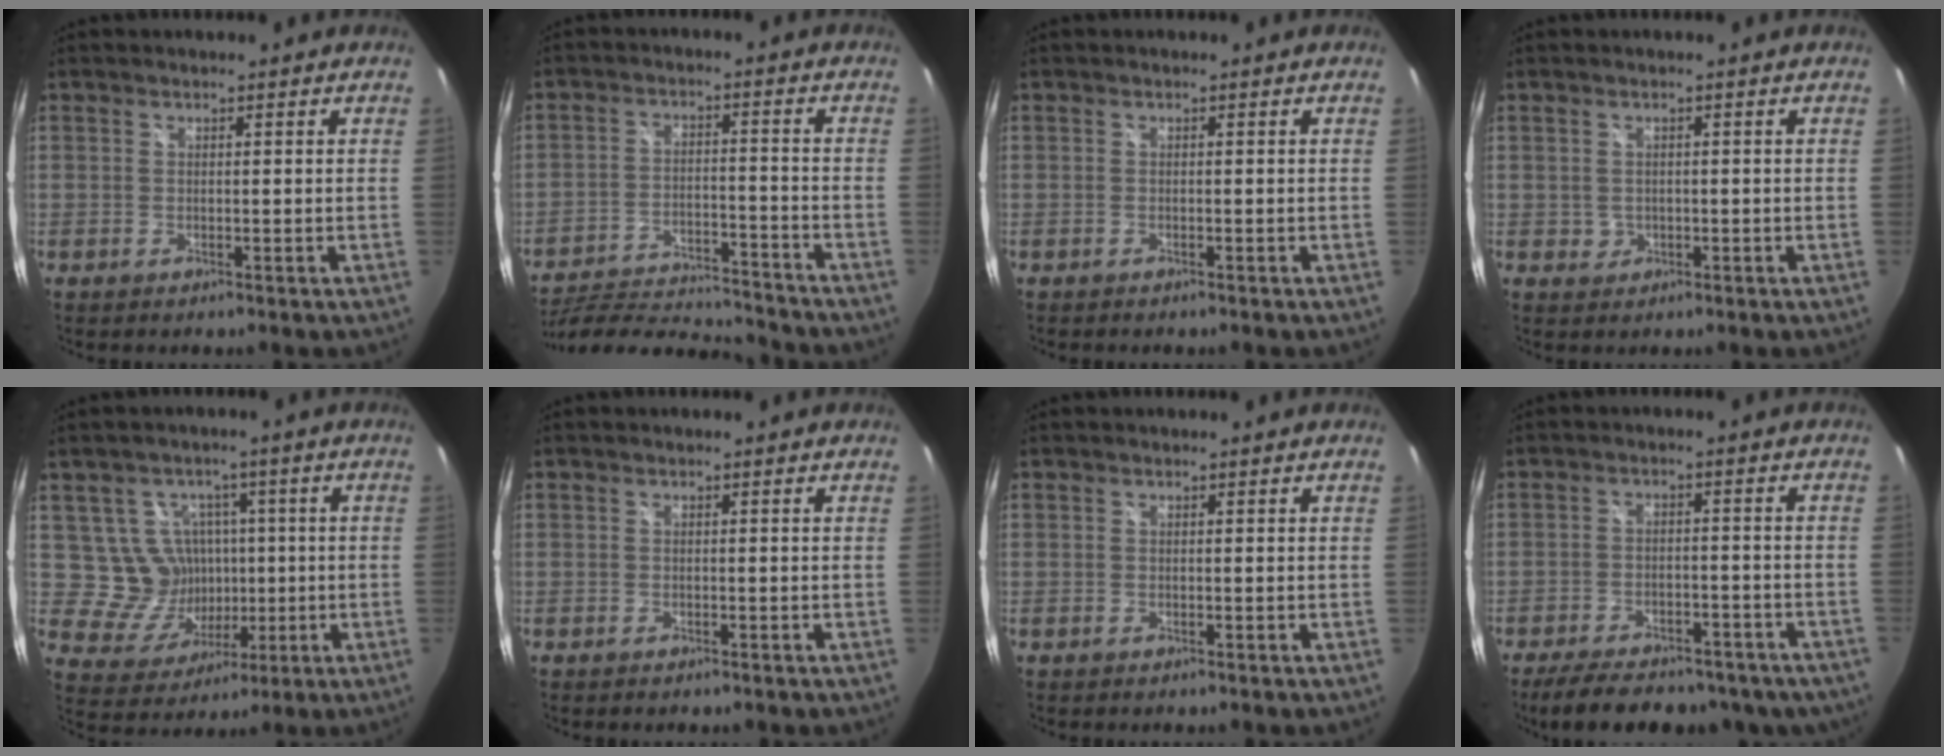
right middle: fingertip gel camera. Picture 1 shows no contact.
{"total": 18.7, "force": [-17.4, 2.7, 6.5], "torque": [-0.136, -0.017, -0.264]}
{"total": 0.6, "force": [-0.6, 0.0, 0.1], "torque": [-0.005, -0.003, -0.012]}
{"total": 1.3, "force": [-0.1, 1.3, 0.2], "torque": [-0.001, 0.000, 0.001]}
{"total": 9.0, "force": [0.6, 8.6, 2.4], "torque": [-0.062, 0.012, 0.024]}
{"total": 0.7, "force": [-0.6, 0.2, 0.2], "torque": [-0.006, -0.004, -0.010]}
{"total": 0.0}
{"total": 18.1, "force": [-14.1, 7.5, 8.6], "torque": [-0.172, -0.009, -0.180]}